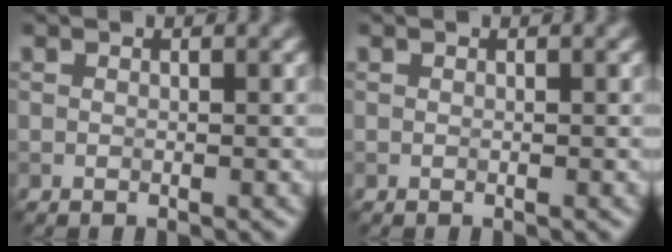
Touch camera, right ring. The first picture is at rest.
{"total": 0.0}